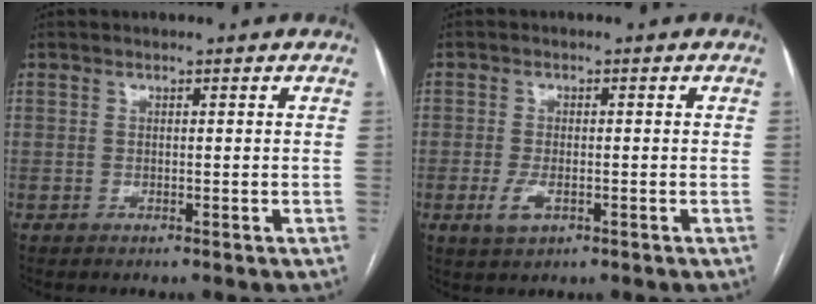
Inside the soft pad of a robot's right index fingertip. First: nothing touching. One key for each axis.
{"total": 3.3, "fx": -1.2, "fy": 1.5, "fz": 2.6, "tx": -0.056, "ty": -0.002, "tz": -0.018}